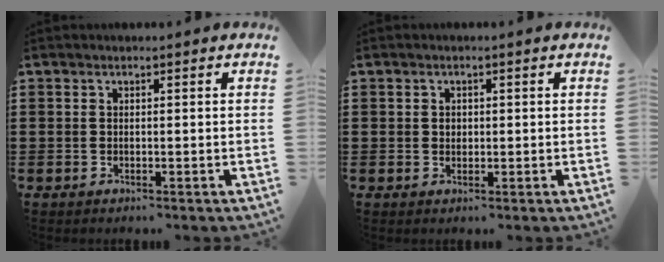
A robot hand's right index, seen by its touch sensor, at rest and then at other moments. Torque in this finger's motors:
{"motor_torque": [0.55, 0.45, 0.05, 0.01]}